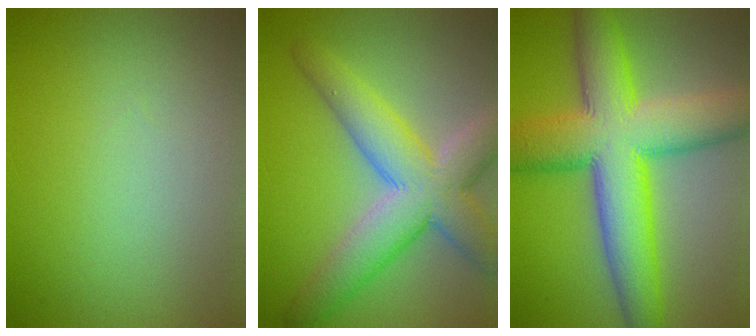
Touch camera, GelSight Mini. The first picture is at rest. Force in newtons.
{"total": 8.6, "press": 8.6, "slide": 0.6}
{"total": 12.3, "press": 12.3, "slide": 0.5}